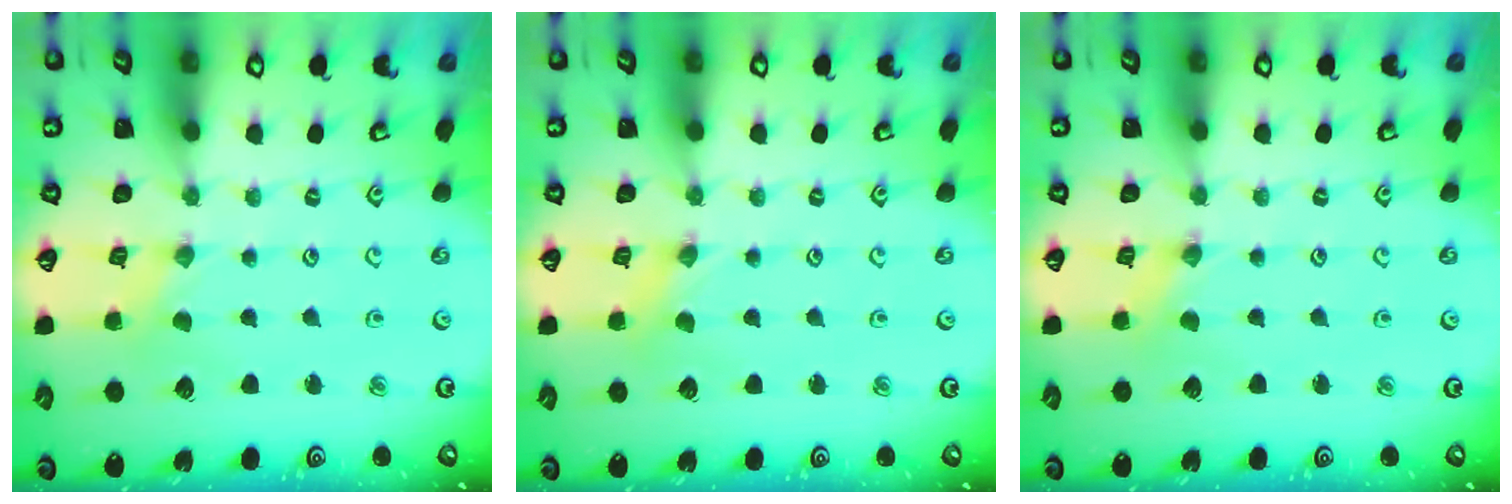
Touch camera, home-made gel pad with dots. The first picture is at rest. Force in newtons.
{"total": 0.8, "press": 0.8, "slide": 0.2}
{"total": 0.0}